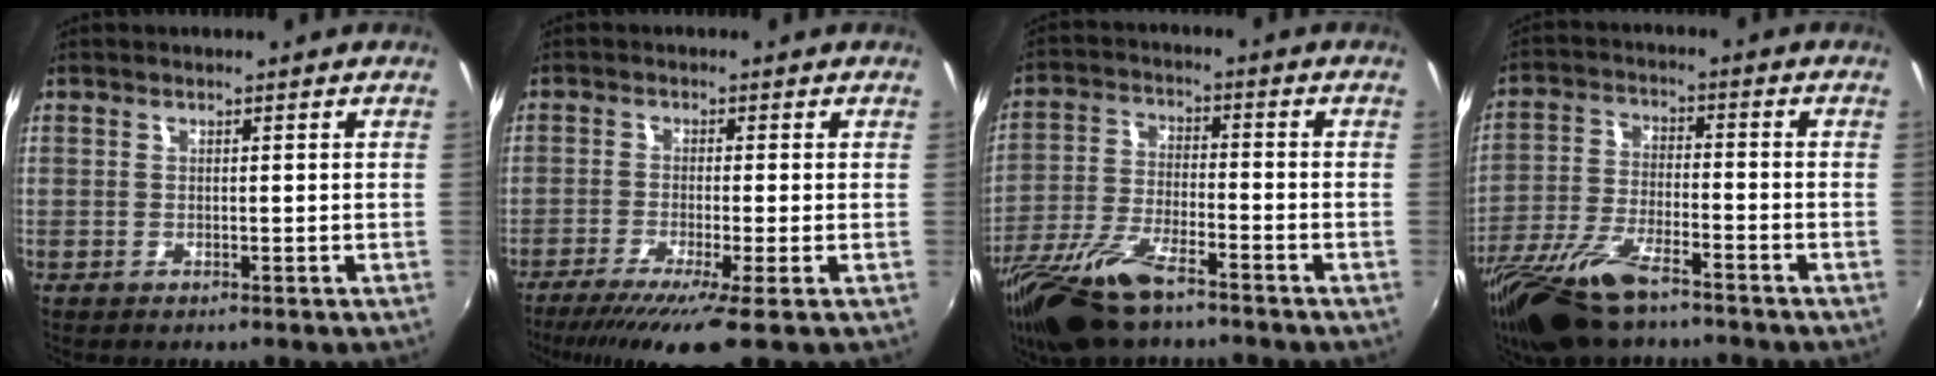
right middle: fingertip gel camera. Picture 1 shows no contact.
{"total": 8.5, "force": [-5.7, -0.5, 6.3], "torque": [-0.137, -0.033, -0.100]}
{"total": 14.7, "force": [-10.7, 4.4, 9.1], "torque": [-0.200, -0.034, -0.207]}
{"total": 15.2, "force": [-11.3, 4.5, 9.1], "torque": [-0.198, -0.033, -0.215]}